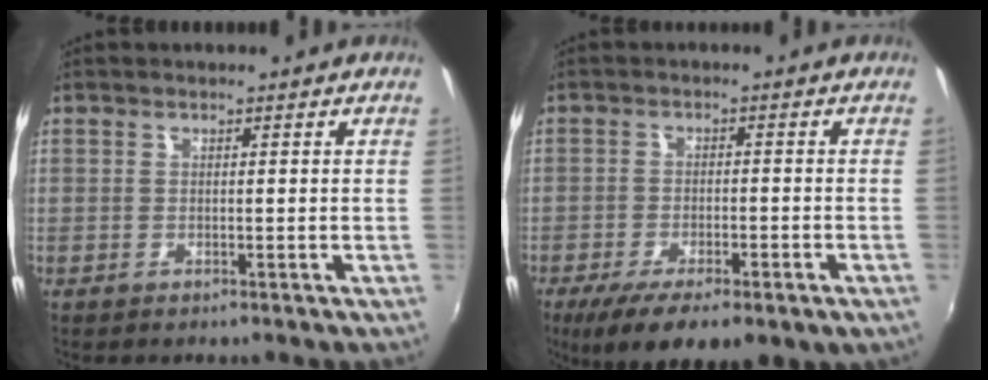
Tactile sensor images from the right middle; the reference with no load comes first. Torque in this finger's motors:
{"motor_torque": [1.34, -0.79, 0.34, 0.18]}